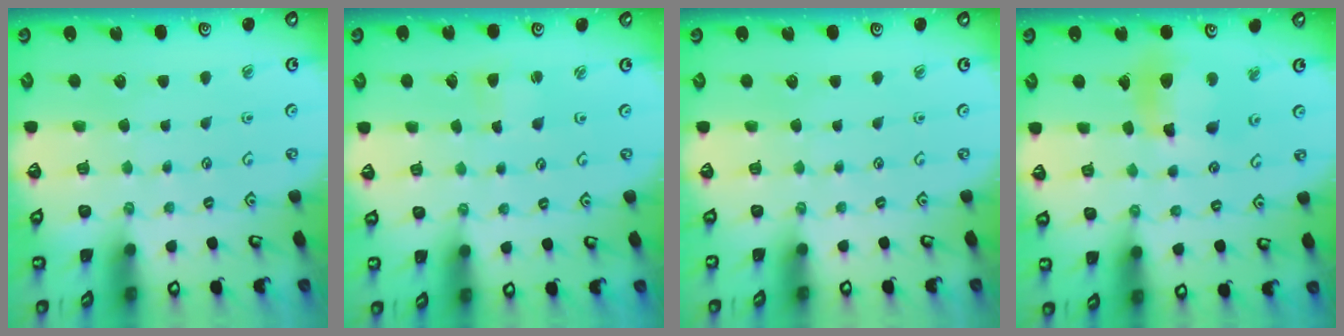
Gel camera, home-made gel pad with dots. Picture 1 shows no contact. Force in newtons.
{"total": 1.7, "press": 1.7, "slide": 0.2}
{"total": 0.0}
{"total": 11.6, "press": 11.5, "slide": 1.4}